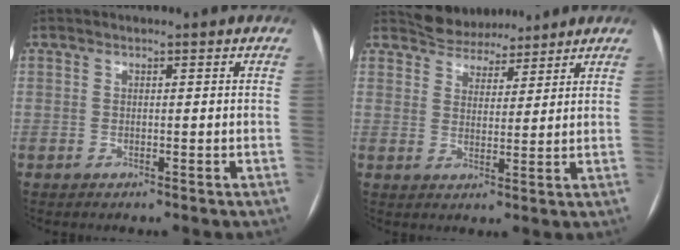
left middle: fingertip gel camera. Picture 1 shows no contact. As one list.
[{"total": 6.3, "force": [5.8, 2.4, 0.5], "torque": [-0.012, 0.008, 0.095]}]